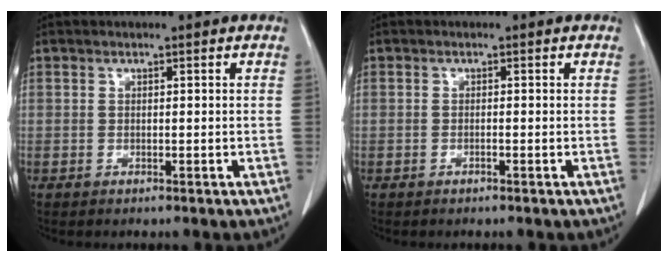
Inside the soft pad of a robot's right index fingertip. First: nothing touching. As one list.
[{"total": 0.0}]